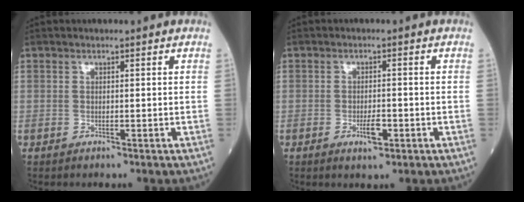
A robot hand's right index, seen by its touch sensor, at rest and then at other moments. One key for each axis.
{"total": 2.7, "fx": -1.1, "fy": 0.9, "fz": 2.3, "tx": -0.040, "ty": 0.000, "tz": -0.015}